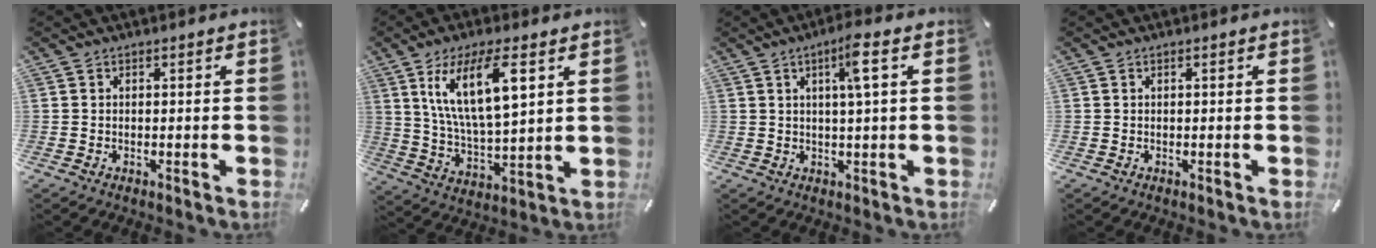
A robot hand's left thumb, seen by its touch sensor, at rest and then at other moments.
{"total": 15.1, "force": [7.5, 5.2, 12.0], "torque": [-0.245, -0.008, 0.125]}
{"total": 6.5, "force": [2.2, 0.5, 6.1], "torque": [-0.106, -0.005, 0.030]}
{"total": 0.0}